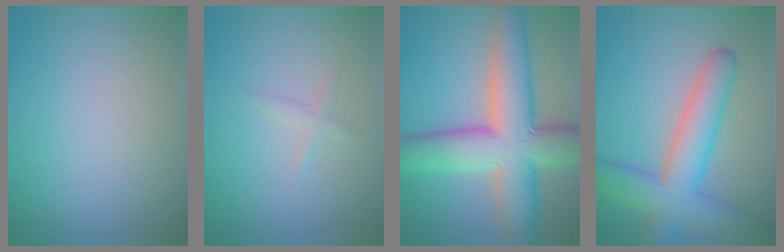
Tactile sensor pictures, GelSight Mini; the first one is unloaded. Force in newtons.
{"total": 0.7, "press": 0.7, "slide": 0.0}
{"total": 10.4, "press": 10.4, "slide": 0.5}
{"total": 6.9, "press": 6.9, "slide": 0.2}